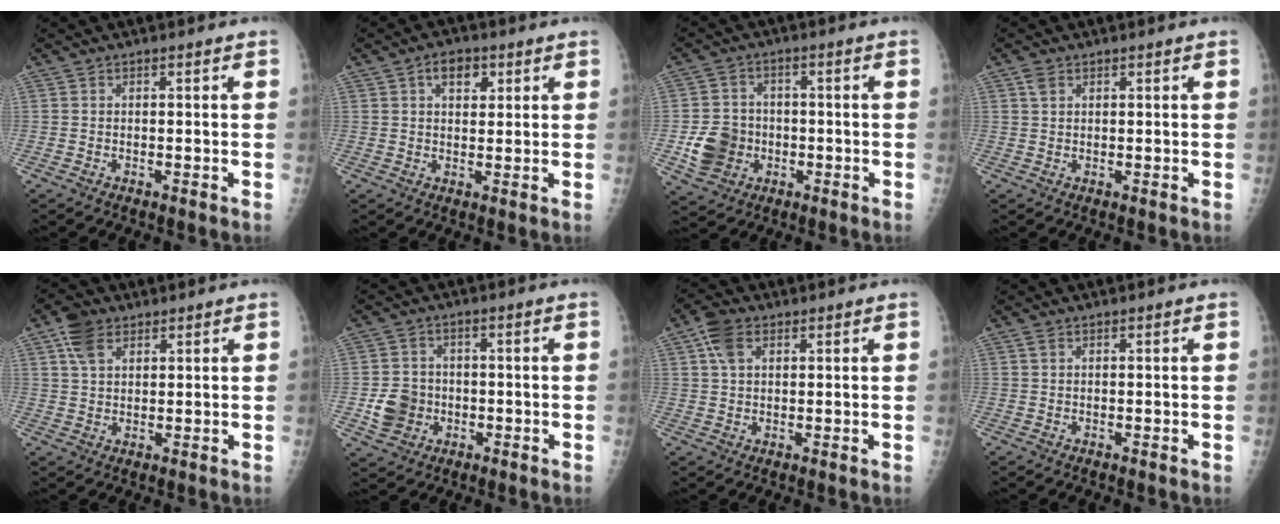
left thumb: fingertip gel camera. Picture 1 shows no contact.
{"total": 4.9, "force": [2.1, 3.1, 3.1], "torque": [-0.026, -0.003, 0.029]}
{"total": 8.5, "force": [-2.0, 7.5, 3.6], "torque": [-0.045, 0.011, -0.033]}
{"total": 1.8, "force": [0.9, 1.2, 1.0], "torque": [-0.017, 0.002, 0.017]}
{"total": 5.8, "force": [3.0, 3.6, 3.3], "torque": [-0.050, -0.002, 0.059]}
{"total": 6.5, "force": [-1.3, 5.8, 2.6], "torque": [-0.029, 0.010, -0.022]}
{"total": 5.3, "force": [2.3, 3.3, 3.5], "torque": [-0.062, 0.006, 0.043]}
{"total": 0.8, "force": [0.4, 0.5, 0.5], "torque": [-0.011, 0.005, 0.007]}